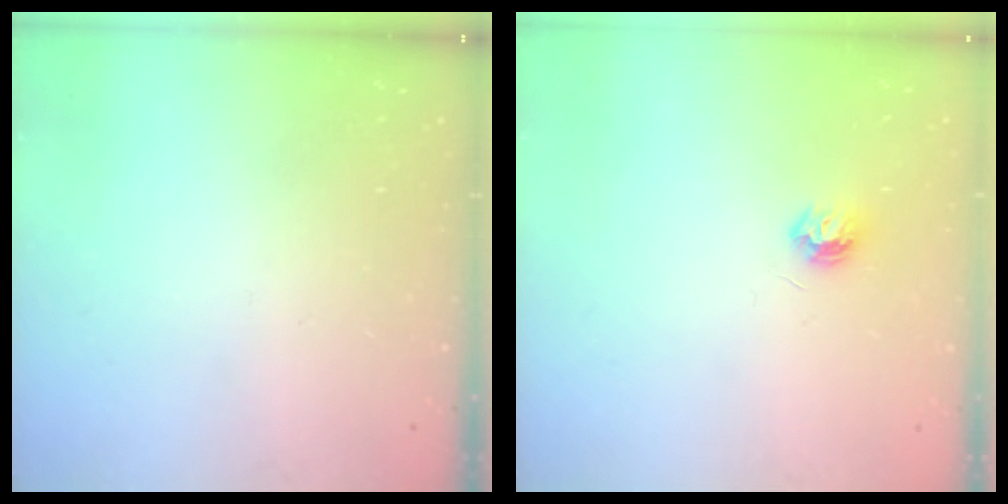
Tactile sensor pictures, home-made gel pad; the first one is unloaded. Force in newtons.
{"total": 5.7, "press": 5.6, "slide": 0.7}